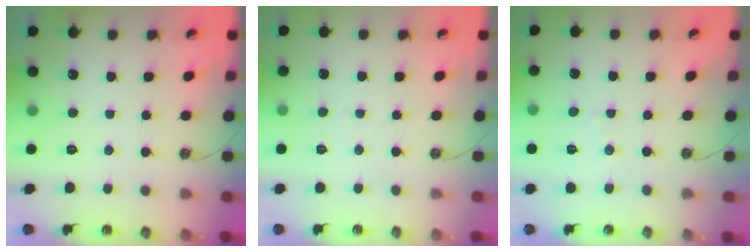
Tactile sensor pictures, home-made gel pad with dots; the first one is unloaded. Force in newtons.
{"total": 2.9, "press": 2.9, "slide": 0.4}
{"total": 2.5, "press": 2.5, "slide": 0.4}